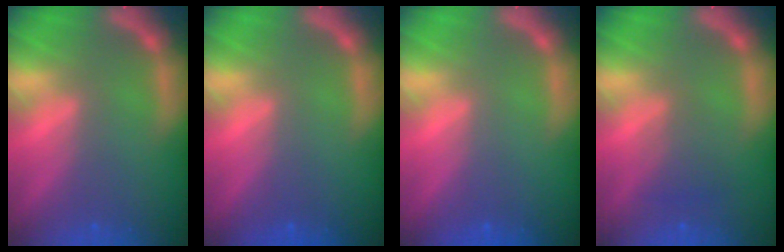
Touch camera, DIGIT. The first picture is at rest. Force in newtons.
{"total": 0.0}
{"total": 0.0}
{"total": 2.0}